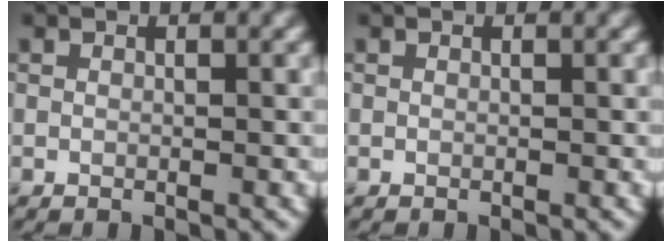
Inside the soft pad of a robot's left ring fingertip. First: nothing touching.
{"total": 0.0}